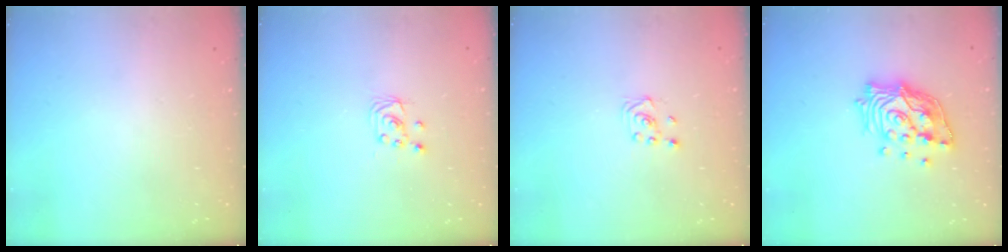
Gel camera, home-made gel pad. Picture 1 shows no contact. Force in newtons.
{"total": 2.4, "press": 2.4, "slide": 0.2}
{"total": 1.9, "press": 1.8, "slide": 0.6}
{"total": 15.5, "press": 15.4, "slide": 0.9}